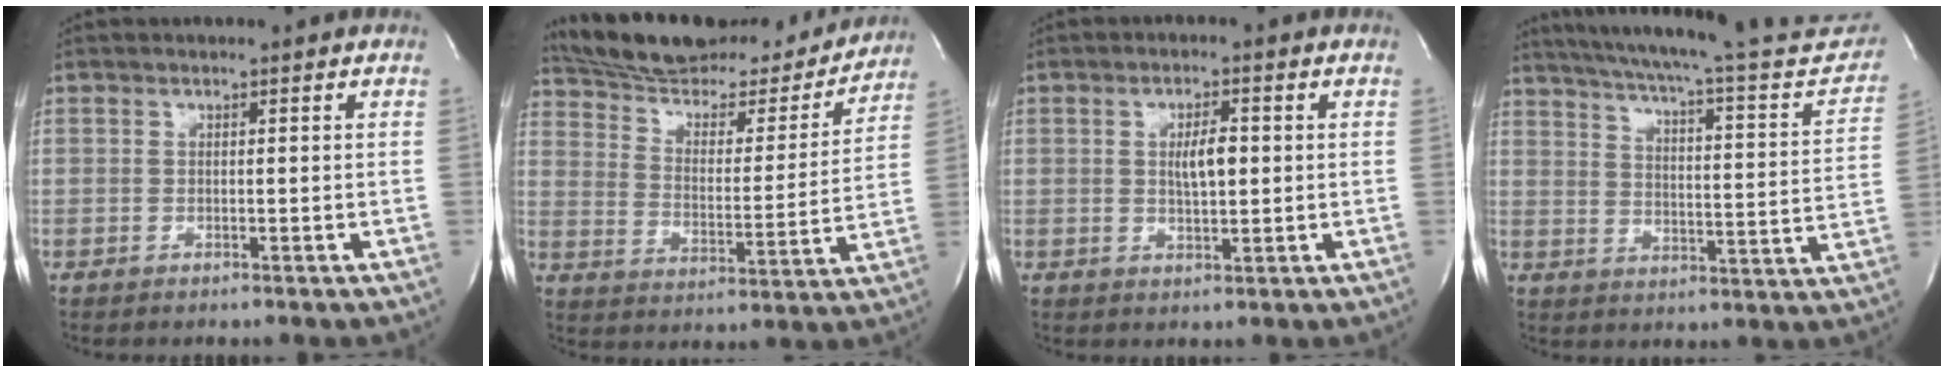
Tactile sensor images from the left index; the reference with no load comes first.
{"total": 23.4, "force": [21.6, 5.3, 7.2], "torque": [-0.118, -0.015, 0.308]}
{"total": 4.1, "force": [0.5, 1.3, 3.8], "torque": [-0.066, 0.001, 0.010]}
{"total": 27.7, "force": [24.9, 3.4, 11.7], "torque": [-0.181, -0.057, 0.309]}